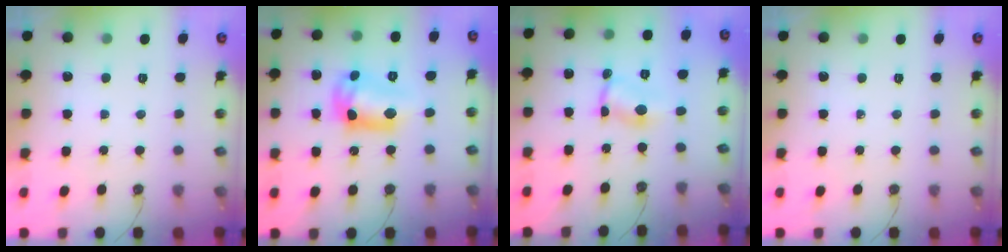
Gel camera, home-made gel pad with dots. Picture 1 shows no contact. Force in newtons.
{"total": 11.7, "press": 11.7, "slide": 1.1}
{"total": 1.6, "press": 1.5, "slide": 0.1}
{"total": 0.0}